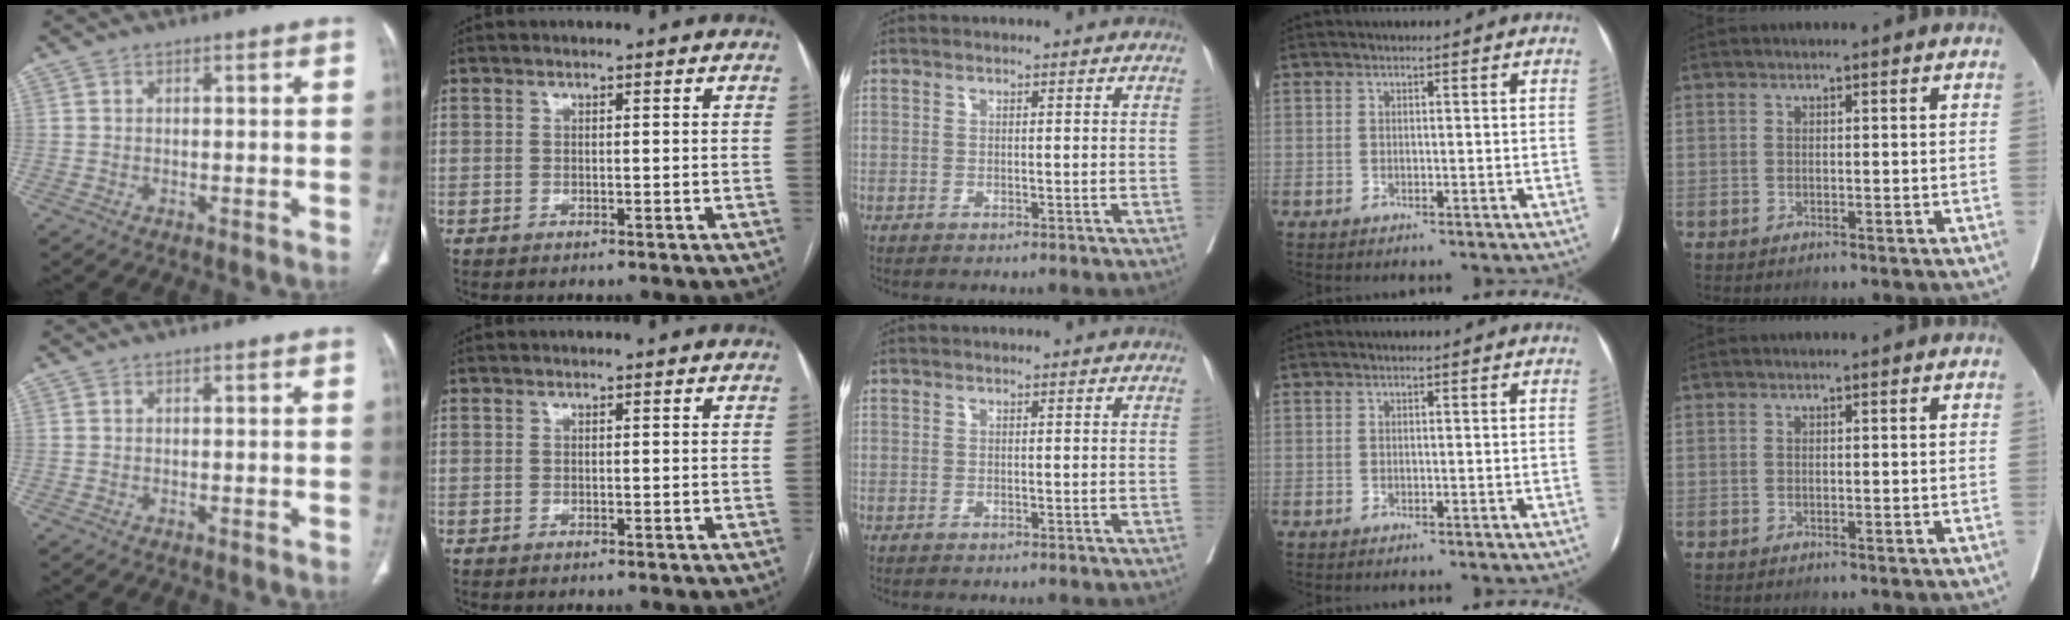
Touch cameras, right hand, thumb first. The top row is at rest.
{}